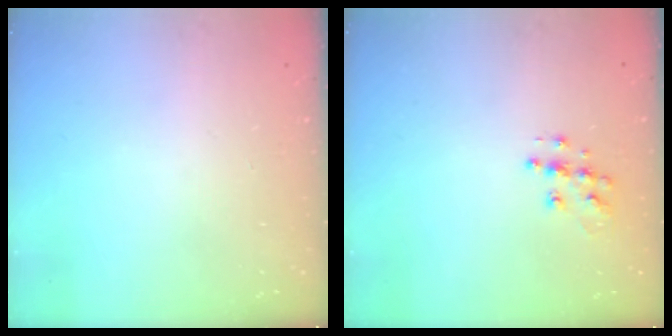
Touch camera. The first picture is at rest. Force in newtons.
{"total": 8.9, "press": 8.9, "slide": 0.5}